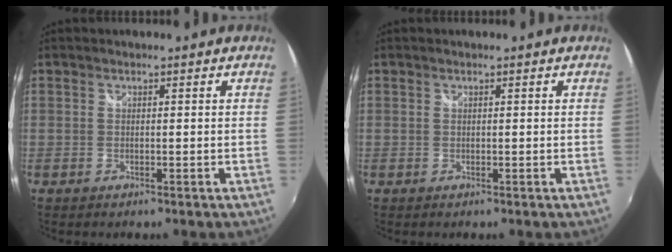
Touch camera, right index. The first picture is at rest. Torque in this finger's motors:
{"motor_torque": [-0.10, -0.09, 0.00, 0.01]}